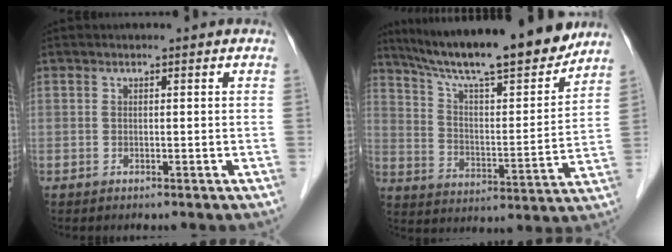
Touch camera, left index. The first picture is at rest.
{"total": 20.7, "force": [17.8, 1.7, 10.3], "torque": [-0.172, -0.008, 0.276]}